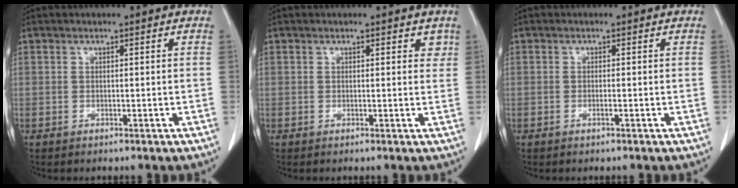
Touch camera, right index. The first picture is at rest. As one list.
[{"total": 1.5, "force": [1.0, 0.9, 0.7], "torque": [0.002, -0.003, 0.006]}, {"total": 0.6, "force": [-0.3, 0.0, 0.6], "torque": [-0.013, -0.001, -0.004]}]